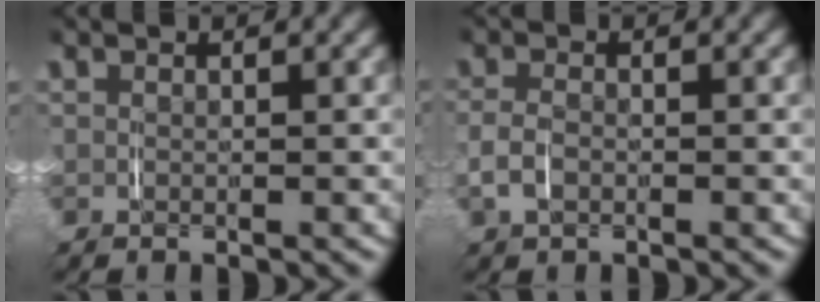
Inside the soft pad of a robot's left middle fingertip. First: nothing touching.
{"total": 1.3, "force": [-0.8, 0.4, 0.9], "torque": [-0.024, 0.000, -0.013]}